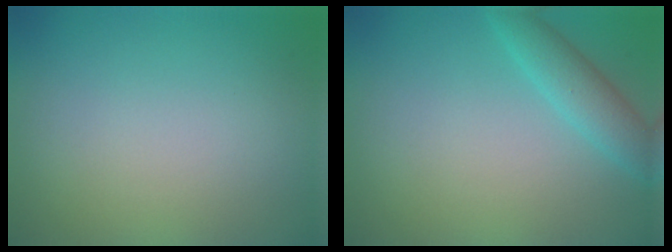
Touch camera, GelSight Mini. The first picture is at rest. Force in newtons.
{"total": 2.1, "press": 2.1, "slide": 0.2}